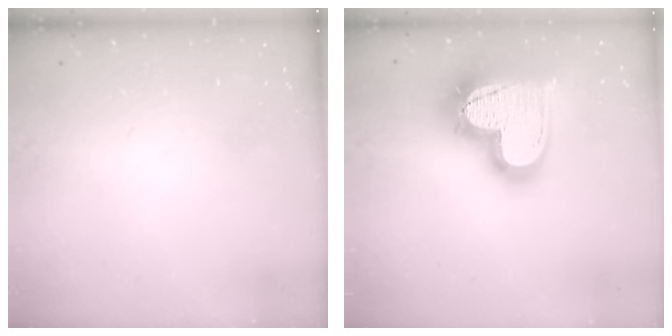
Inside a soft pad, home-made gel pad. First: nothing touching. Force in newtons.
{"total": 24.6, "press": 24.5, "slide": 1.8}